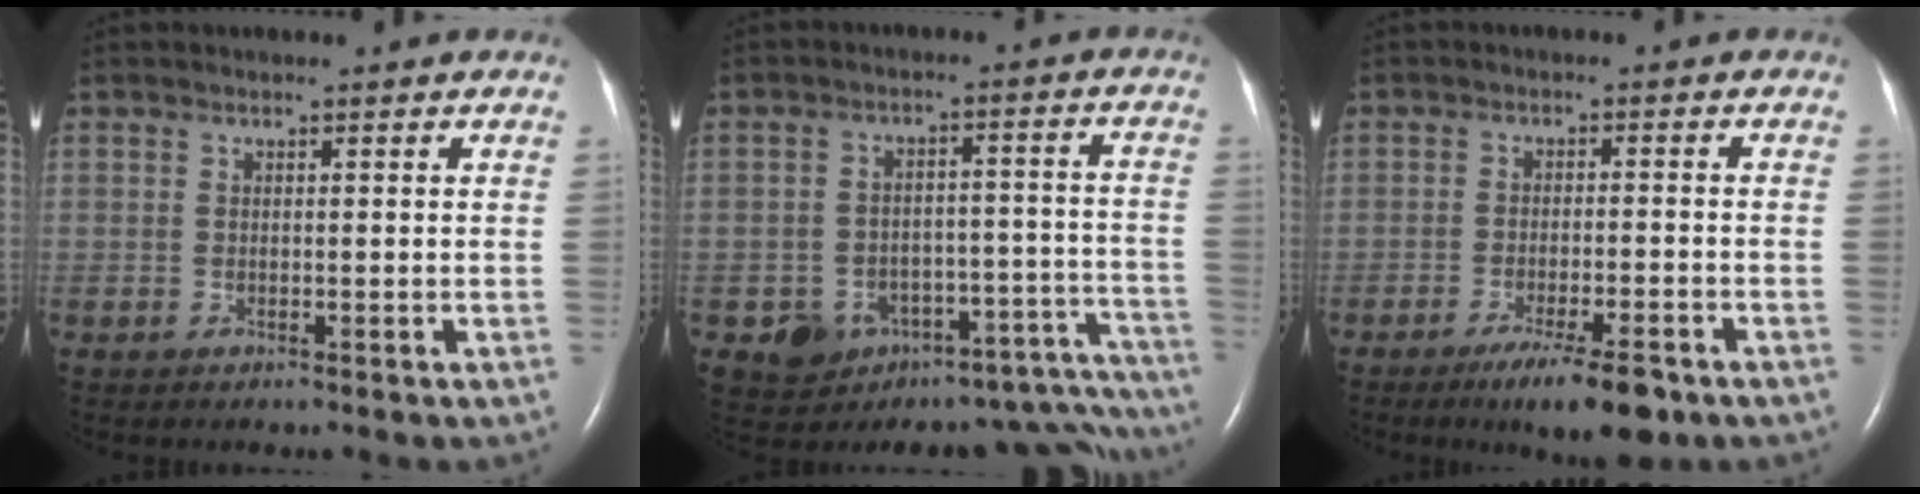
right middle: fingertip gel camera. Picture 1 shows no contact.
{"total": 17.3, "force": [-14.5, 7.5, 5.9], "torque": [-0.031, 0.064, -0.172]}
{"total": 8.1, "force": [-5.4, 1.1, 5.9], "torque": [-0.093, -0.015, -0.084]}